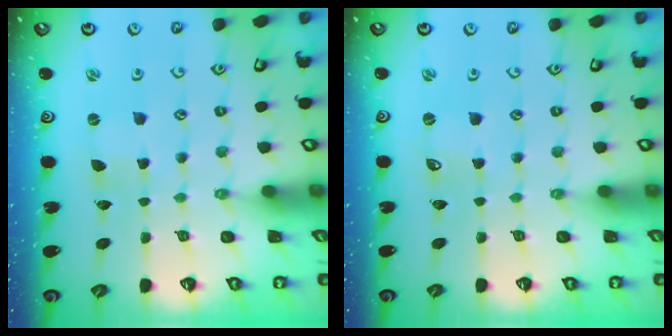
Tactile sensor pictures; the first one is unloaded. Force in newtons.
{"total": 0.0}